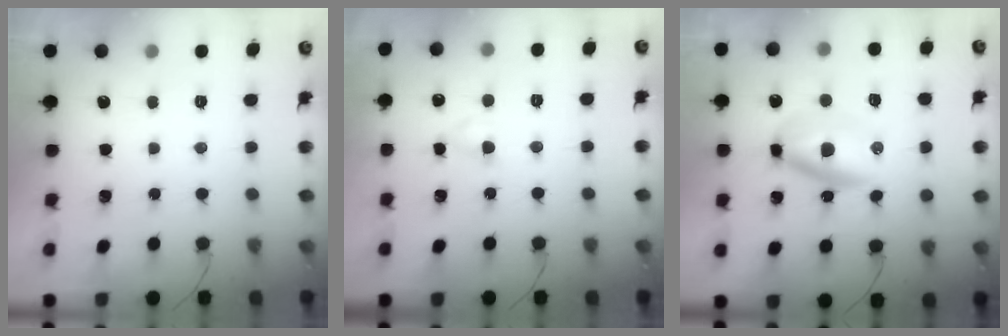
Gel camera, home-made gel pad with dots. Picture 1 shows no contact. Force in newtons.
{"total": 1.6, "press": 1.4, "slide": 0.8}
{"total": 6.9, "press": 6.7, "slide": 1.9}